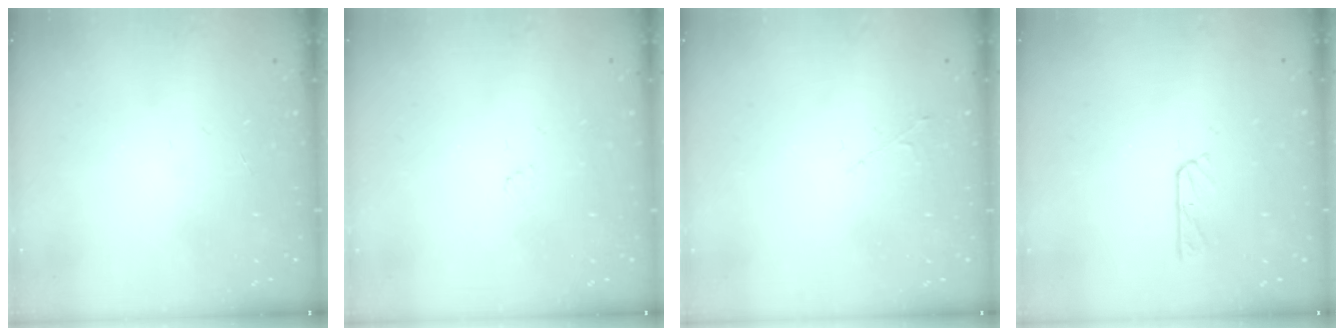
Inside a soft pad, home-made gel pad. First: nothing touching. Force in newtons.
{"total": 3.5, "press": 3.5, "slide": 0.4}
{"total": 3.0, "press": 3.0, "slide": 0.5}
{"total": 3.7, "press": 3.6, "slide": 0.3}